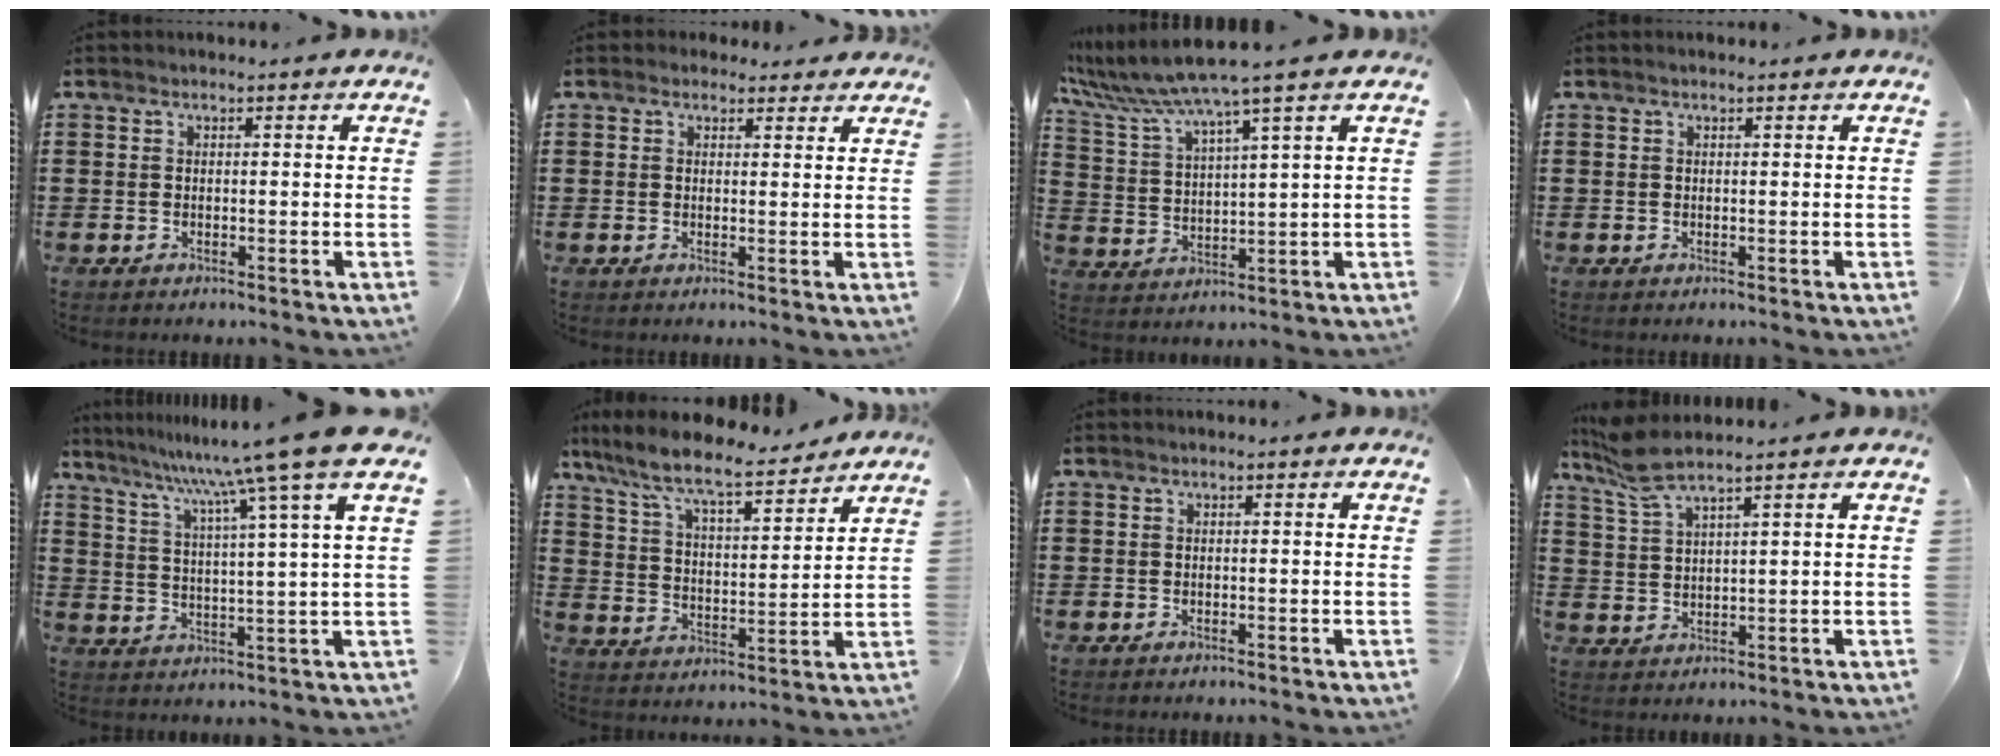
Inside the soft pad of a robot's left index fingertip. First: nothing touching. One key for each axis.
{"total": 1.9, "fx": 1.6, "fy": 1.1, "fz": 0.1, "tx": 0.001, "ty": 0.003, "tz": 0.029}
{"total": 7.2, "fx": 5.9, "fy": -0.6, "fz": 4.2, "tx": -0.104, "ty": -0.033, "tz": 0.099}
{"total": 0.0}
{"total": 10.3, "fx": 8.4, "fy": -2.0, "fz": 5.7, "tx": -0.144, "ty": -0.051, "tz": 0.130}
{"total": 8.8, "fx": 7.9, "fy": 0.8, "fz": 4.0, "tx": -0.109, "ty": -0.043, "tz": 0.132}
{"total": 0.0}
{"total": 5.6, "fx": 4.4, "fy": 0.5, "fz": 3.4, "tx": -0.080, "ty": -0.008, "tz": 0.080}